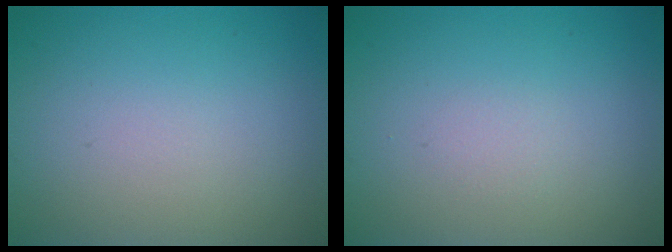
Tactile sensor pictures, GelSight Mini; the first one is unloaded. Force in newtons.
{"total": 0.6, "press": 0.6, "slide": 0.0}